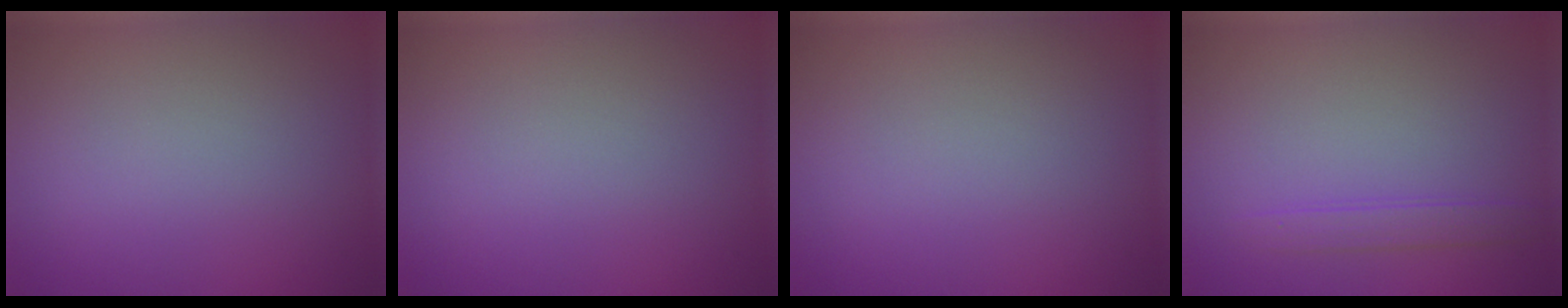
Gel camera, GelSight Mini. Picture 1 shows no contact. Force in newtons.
{"total": 0.0}
{"total": 0.0}
{"total": 1.6, "press": 1.6, "slide": 0.0}